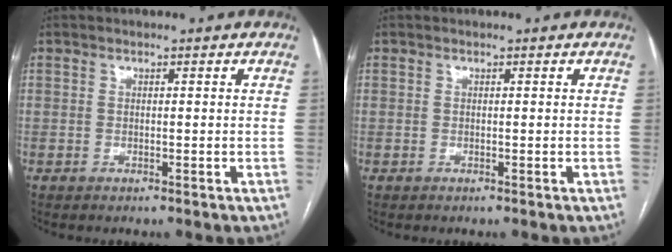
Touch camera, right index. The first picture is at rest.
{"total": 0.0}